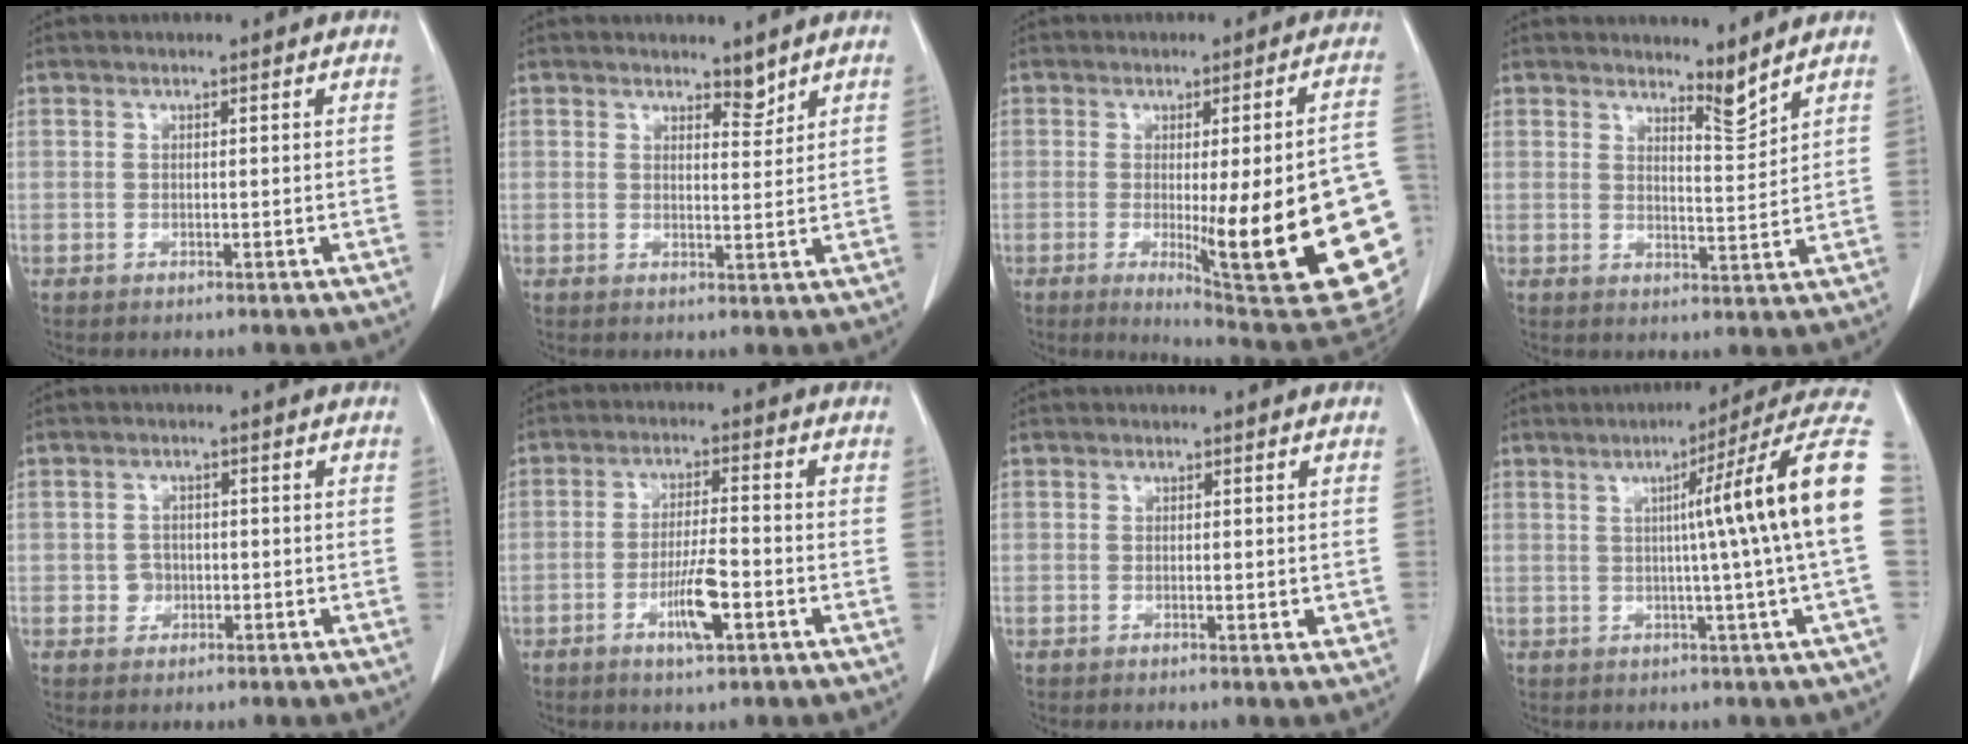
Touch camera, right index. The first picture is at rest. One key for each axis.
{"total": 2.4, "fx": 1.6, "fy": 1.3, "fz": 1.2, "tx": -0.010, "ty": -0.003, "tz": 0.024}
{"total": 22.6, "fx": -5.0, "fy": 1.5, "fz": 22.0, "tx": -0.192, "ty": -0.019, "tz": -0.057}
{"total": 3.3, "fx": 3.2, "fy": -0.1, "fz": 1.0, "tx": -0.022, "ty": -0.021, "tz": 0.055}
{"total": 2.0, "fx": -0.5, "fy": 1.9, "fz": 0.6, "tx": -0.003, "ty": 0.007, "tz": -0.007}
{"total": 6.4, "fx": -2.7, "fy": 0.8, "fz": 5.8, "tx": -0.108, "ty": -0.004, "tz": -0.047}
{"total": 1.8, "fx": -0.3, "fy": 0.6, "fz": 1.6, "tx": -0.020, "ty": -0.003, "tz": 0.000}
{"total": 15.9, "fx": 1.6, "fy": -2.6, "fz": 15.6, "tx": -0.192, "ty": 0.018, "tz": 0.009}